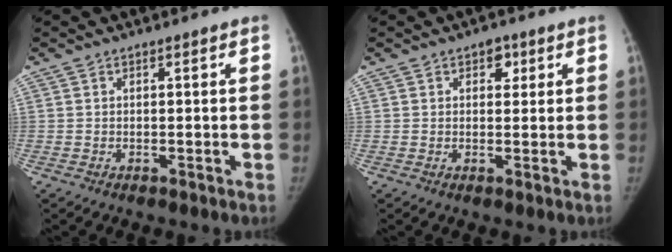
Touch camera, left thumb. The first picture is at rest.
{"total": 2.9, "force": [1.4, 2.0, 1.6], "torque": [0.000, -0.003, 0.015]}